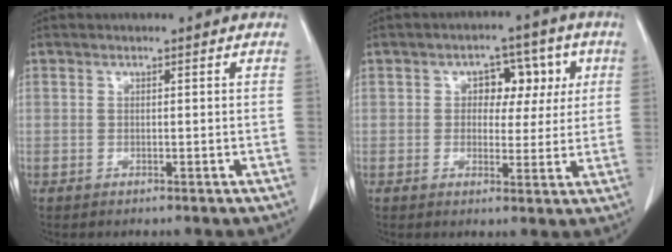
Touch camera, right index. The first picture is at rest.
{"total": 6.5, "force": [1.6, 4.3, 4.6], "torque": [-0.048, 0.021, 0.022]}